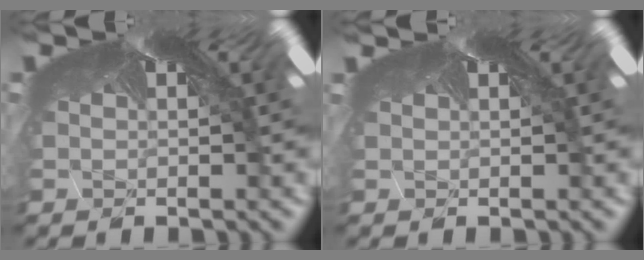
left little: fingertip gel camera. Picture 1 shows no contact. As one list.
[{"total": 0.0}]